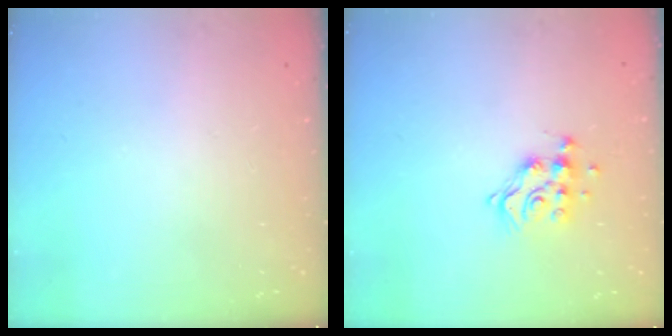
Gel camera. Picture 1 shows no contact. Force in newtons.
{"total": 11.2, "press": 11.1, "slide": 0.9}